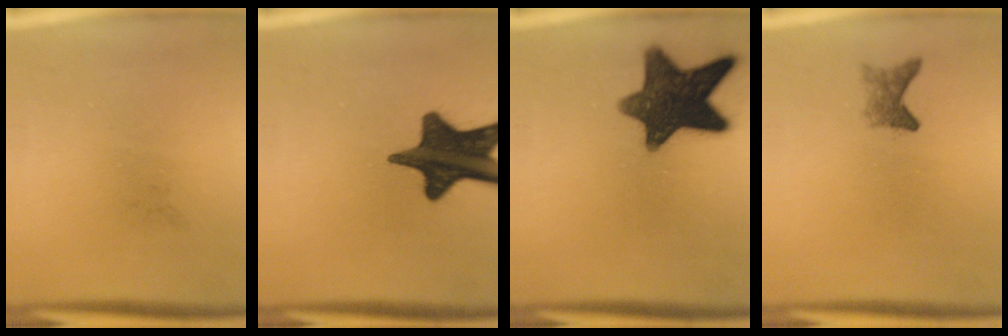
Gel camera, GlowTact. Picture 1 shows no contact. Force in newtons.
{"total": 16.9}
{"total": 13.9}
{"total": 2.1}